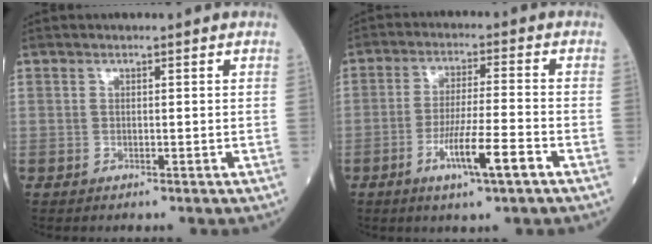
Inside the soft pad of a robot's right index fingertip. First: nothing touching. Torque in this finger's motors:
{"motor_torque": [1.08, -0.43, 0.55, 0.14]}